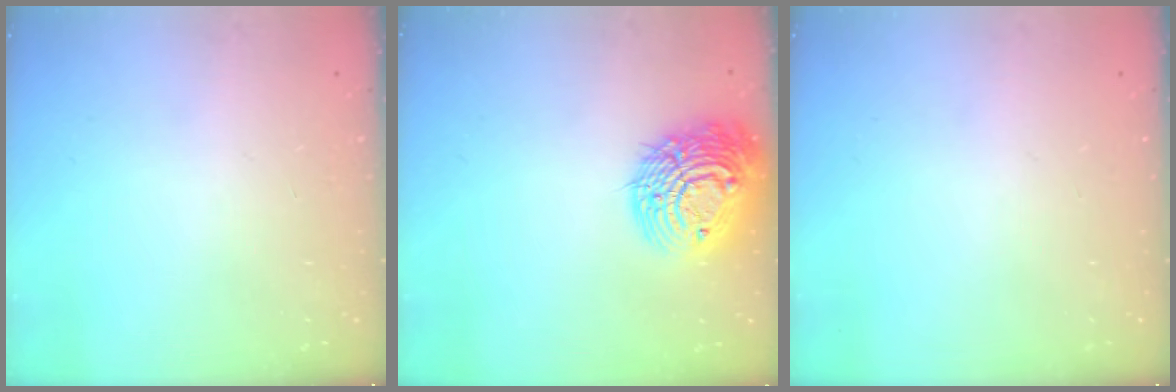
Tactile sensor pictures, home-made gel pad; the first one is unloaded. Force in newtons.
{"total": 18.7, "press": 18.7, "slide": 1.3}
{"total": 0.0}